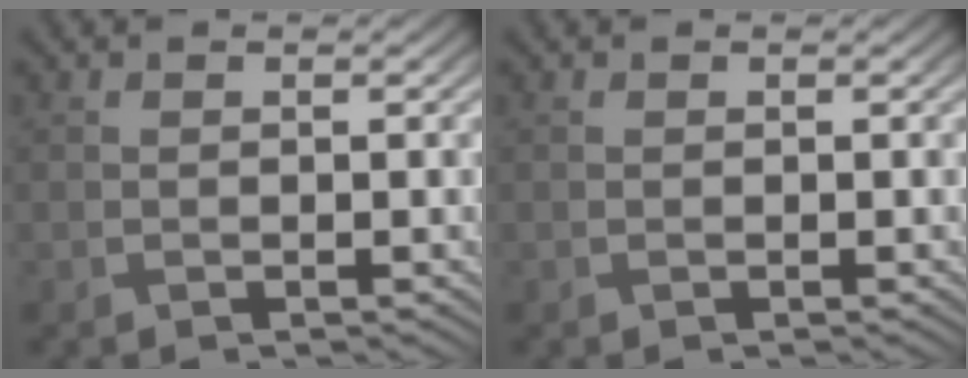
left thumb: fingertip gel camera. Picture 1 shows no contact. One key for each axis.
{"total": 0.0}